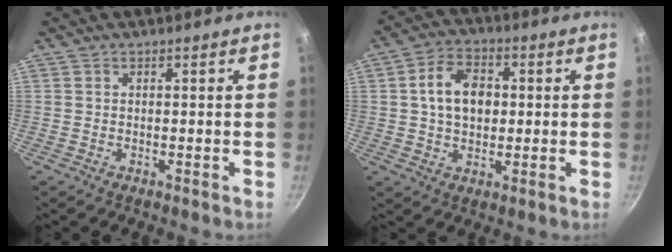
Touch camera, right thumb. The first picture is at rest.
{"total": 9.9, "force": [1.2, 6.9, 6.9], "torque": [-0.098, 0.014, 0.012]}